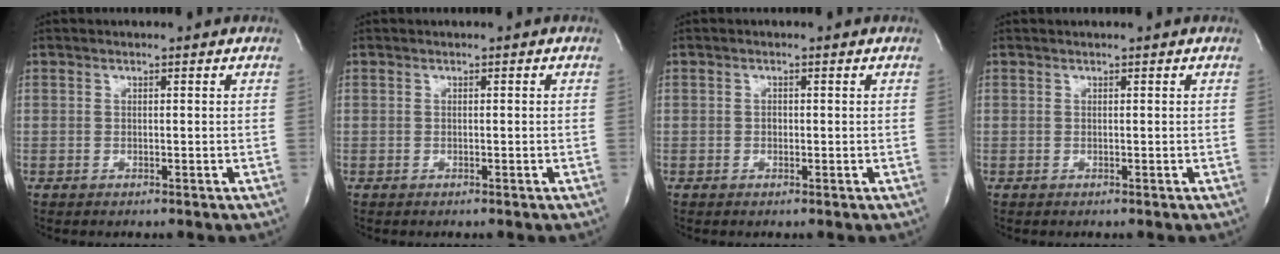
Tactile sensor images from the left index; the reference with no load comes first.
{"total": 0.0}
{"total": 0.6, "force": [-0.2, 0.4, 0.3], "torque": [-0.006, -0.003, -0.004]}
{"total": 1.0, "force": [1.0, 0.0, 0.3], "torque": [-0.009, 0.005, 0.011]}